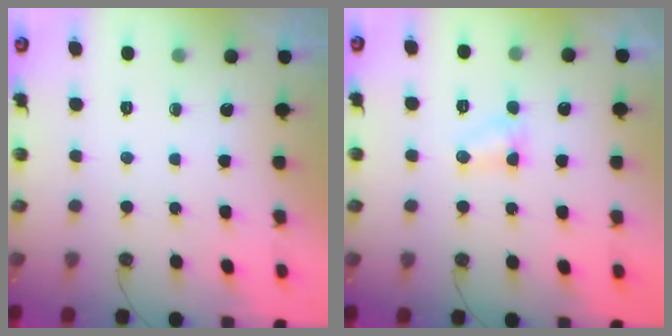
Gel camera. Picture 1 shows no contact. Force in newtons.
{"total": 3.7, "press": 3.7, "slide": 0.5}